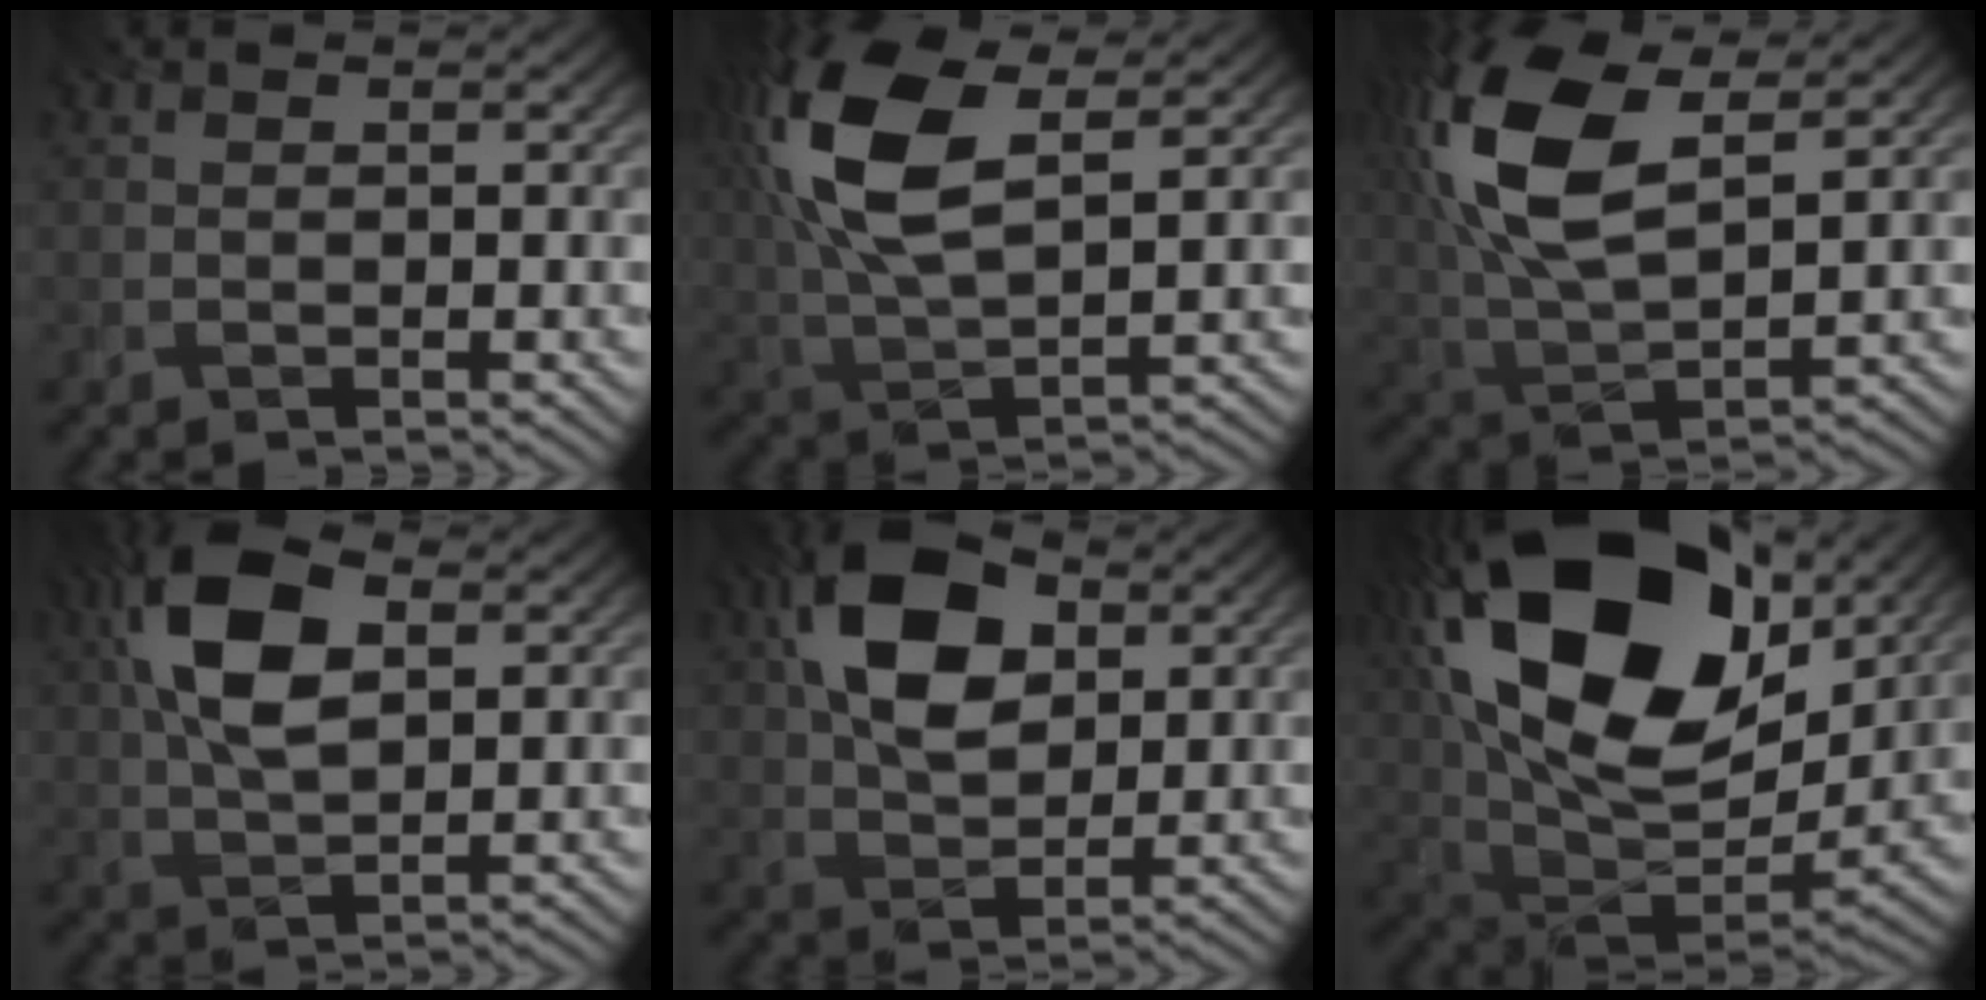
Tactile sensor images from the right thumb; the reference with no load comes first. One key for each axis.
{"total": 14.1, "fx": 4.9, "fy": 6.2, "fz": 11.6, "tx": -0.278, "ty": 0.013, "tz": 0.096}
{"total": 15.5, "fx": 5.6, "fy": 7.1, "fz": 12.5, "tx": -0.302, "ty": 0.016, "tz": 0.110}
{"total": 10.9, "fx": 3.3, "fy": 5.5, "fz": 8.9, "tx": -0.204, "ty": 0.015, "tz": 0.055}
{"total": 11.7, "fx": 3.8, "fy": 7.0, "fz": 8.6, "tx": -0.187, "ty": 0.019, "tz": 0.066}
{"total": 23.8, "fx": 10.0, "fy": 13.6, "fz": 16.7, "tx": -0.351, "ty": 0.046, "tz": 0.166}